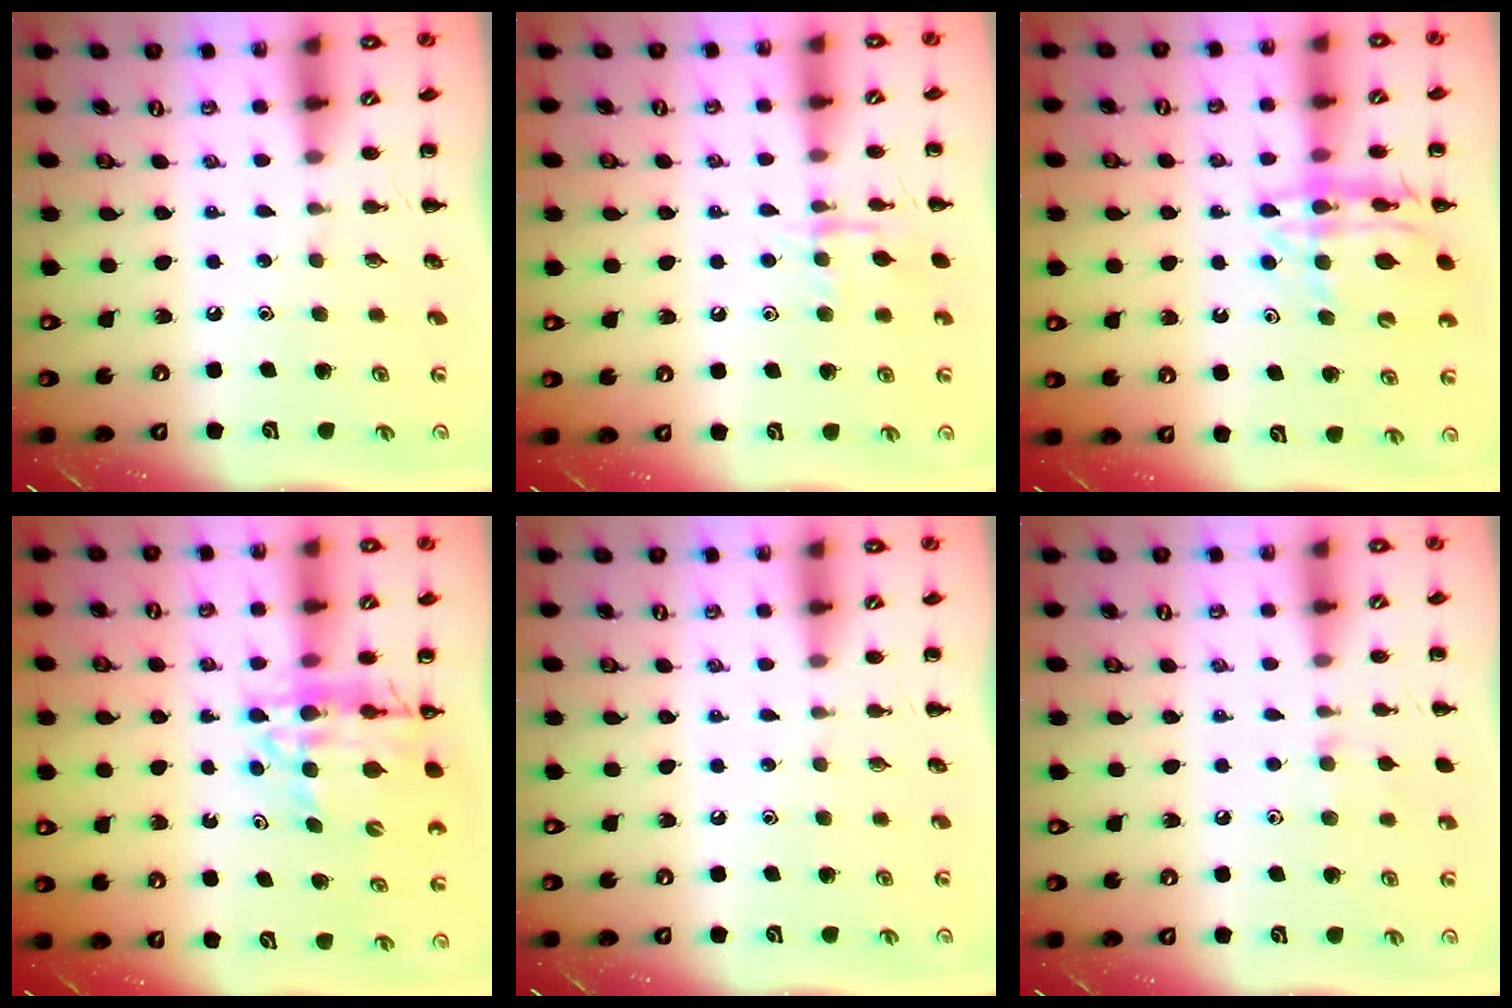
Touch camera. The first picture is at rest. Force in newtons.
{"total": 9.0, "press": 9.0, "slide": 0.5}
{"total": 14.9, "press": 14.4, "slide": 3.5}
{"total": 15.4, "press": 14.8, "slide": 4.4}
{"total": 0.0}
{"total": 6.5, "press": 6.2, "slide": 1.8}